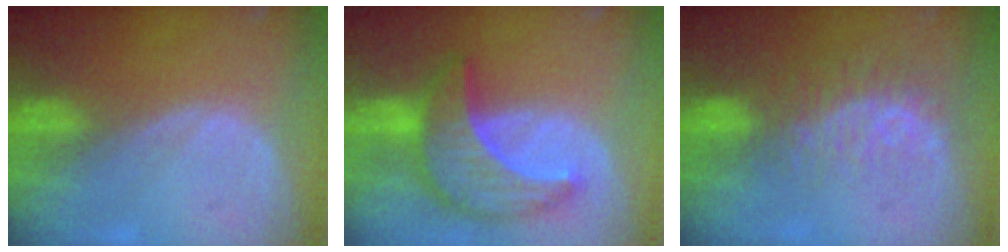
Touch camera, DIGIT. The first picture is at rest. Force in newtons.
{"total": 9.7, "press": 9.7, "slide": 0.7}
{"total": 8.3, "press": 7.1, "slide": 4.4}